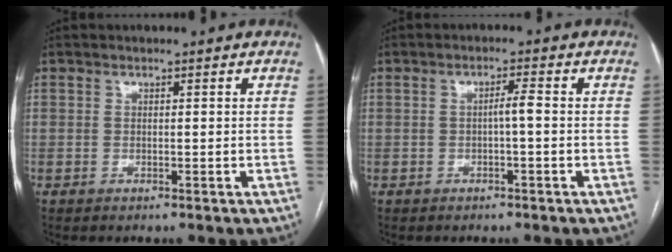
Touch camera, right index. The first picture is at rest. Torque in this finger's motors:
{"motor_torque": [0.47, 0.04, 0.19, 0.04]}